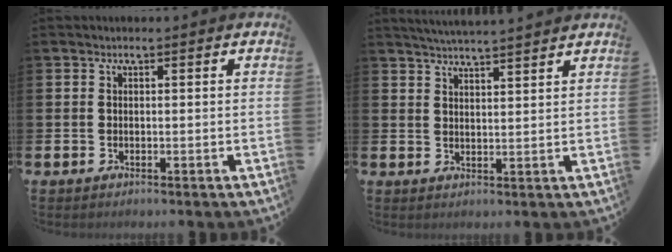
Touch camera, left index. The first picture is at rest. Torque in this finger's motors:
{"motor_torque": [-0.14, -0.43, 0.46, 0.09]}